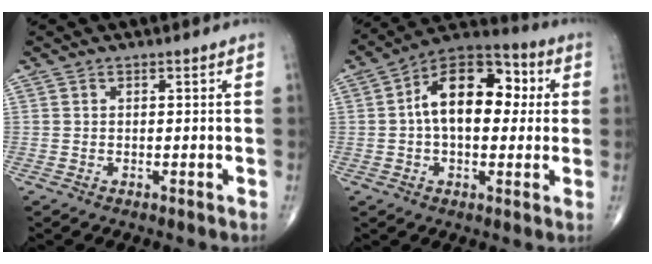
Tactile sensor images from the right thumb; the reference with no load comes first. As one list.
[{"total": 16.0, "force": [2.0, 9.5, 12.7], "torque": [-0.173, 0.035, 0.020]}]